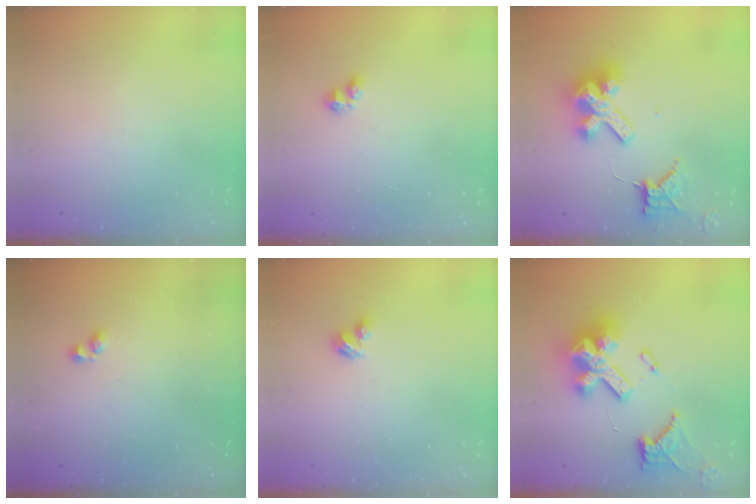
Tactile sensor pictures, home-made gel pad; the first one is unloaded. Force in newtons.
{"total": 3.3, "press": 3.3, "slide": 0.4}
{"total": 13.7, "press": 13.6, "slide": 1.8}
{"total": 2.9, "press": 2.9, "slide": 0.6}
{"total": 3.1, "press": 3.1, "slide": 0.5}
{"total": 19.6, "press": 18.8, "slide": 5.5}